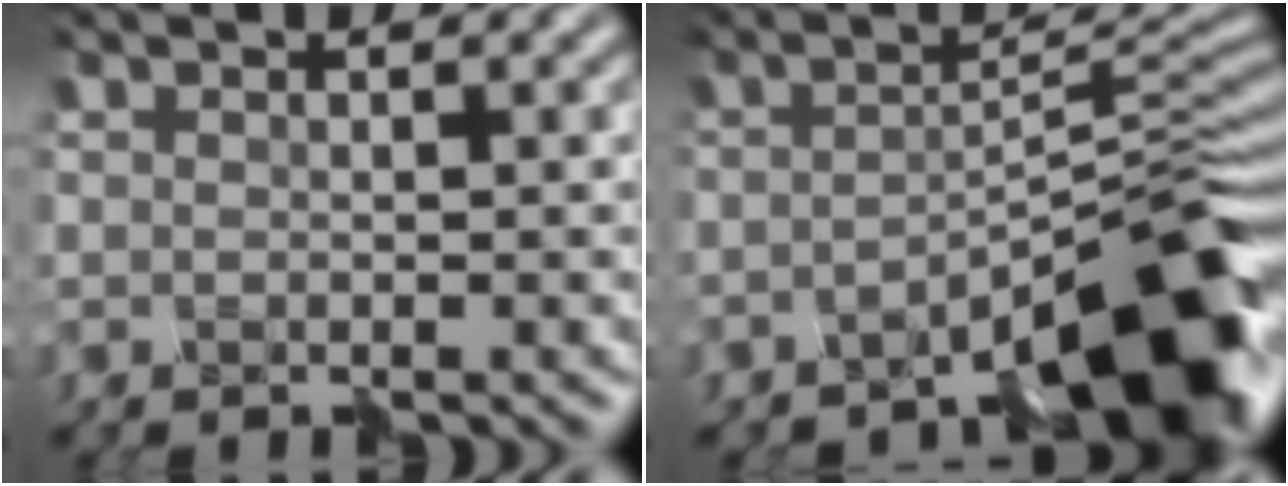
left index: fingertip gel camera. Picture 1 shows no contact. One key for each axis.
{"total": 9.2, "fx": -6.7, "fy": 1.9, "fz": 5.9, "tx": -0.063, "ty": 0.007, "tz": -0.111}